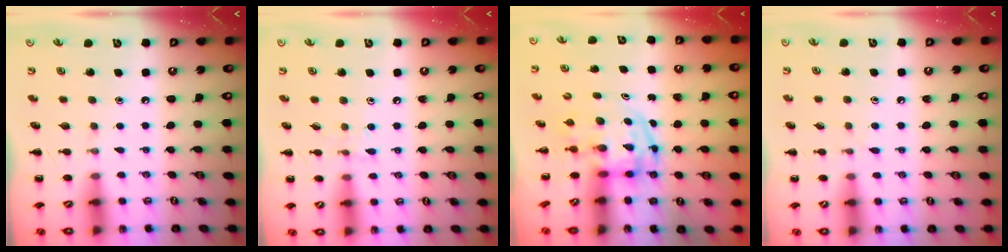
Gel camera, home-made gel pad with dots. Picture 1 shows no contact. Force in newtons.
{"total": 4.9, "press": 4.5, "slide": 1.8}
{"total": 3.9, "press": 3.8, "slide": 0.6}
{"total": 4.9, "press": 4.5, "slide": 1.8}